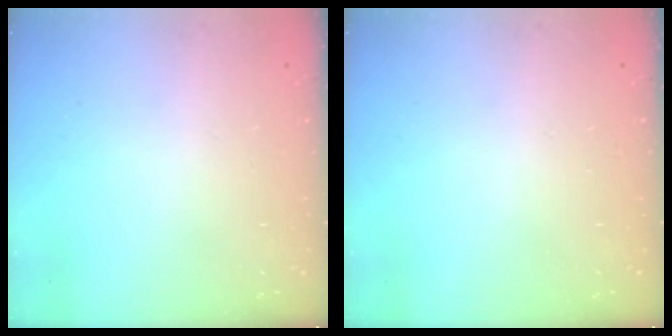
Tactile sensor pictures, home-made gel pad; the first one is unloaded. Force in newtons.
{"total": 0.0}